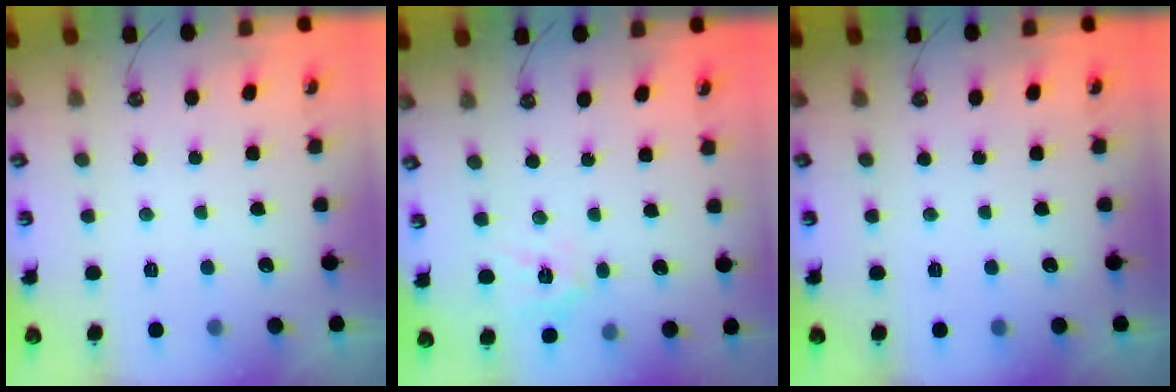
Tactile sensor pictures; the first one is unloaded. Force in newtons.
{"total": 7.3, "press": 7.3, "slide": 0.7}
{"total": 0.0}